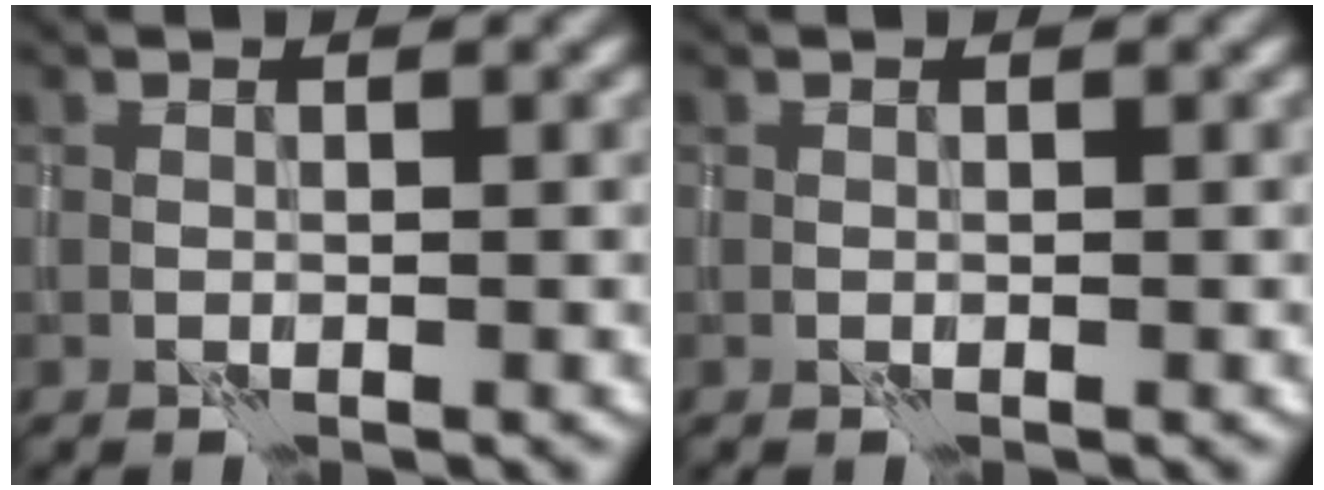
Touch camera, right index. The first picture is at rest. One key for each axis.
{"total": 0.0}